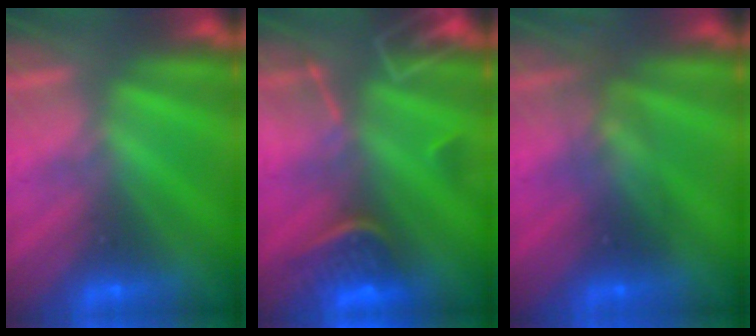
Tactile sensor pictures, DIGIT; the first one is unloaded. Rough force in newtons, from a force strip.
{"total": 8.7}
{"total": 2.9}